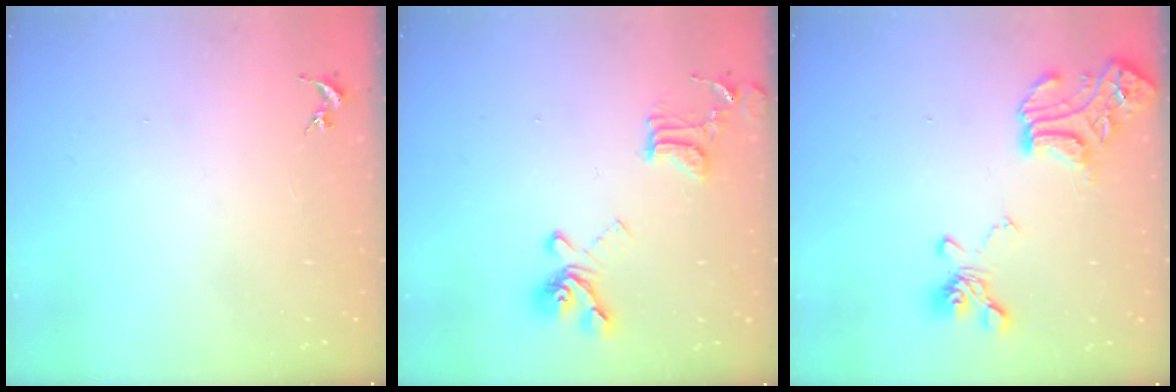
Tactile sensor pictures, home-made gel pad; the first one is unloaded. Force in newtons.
{"total": 16.5, "press": 16.4, "slide": 1.6}
{"total": 17.9, "press": 17.8, "slide": 1.8}